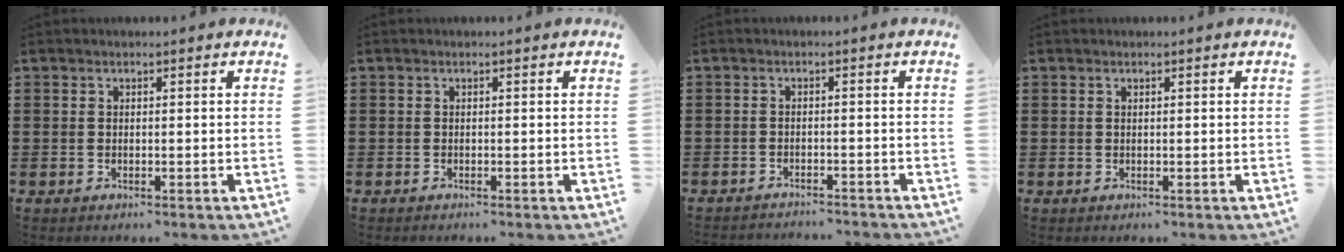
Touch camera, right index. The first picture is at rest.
{"total": 0.0}
{"total": 1.7, "force": [-1.7, 0.0, 0.0], "torque": [-0.006, 0.001, -0.037]}
{"total": 0.0}